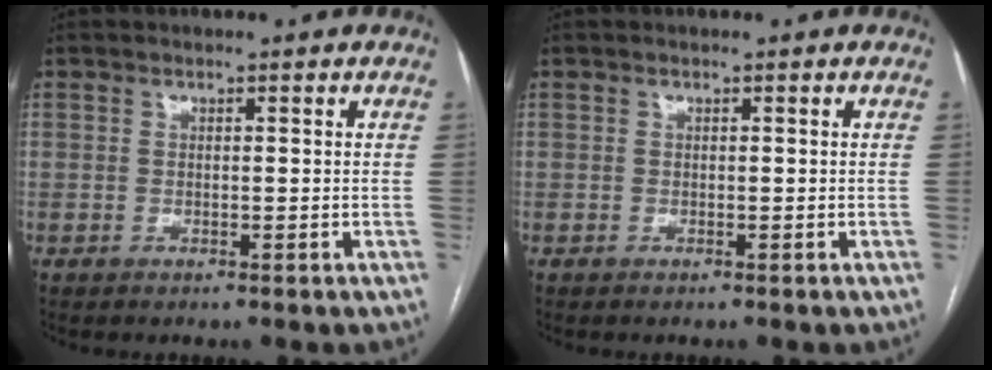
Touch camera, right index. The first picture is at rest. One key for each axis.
{"total": 0.0}